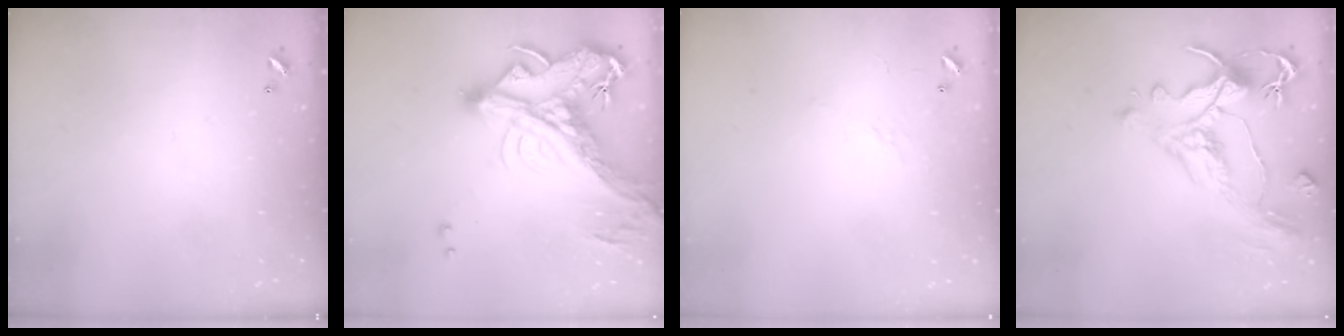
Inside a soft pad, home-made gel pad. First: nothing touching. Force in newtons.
{"total": 12.9, "press": 12.6, "slide": 3.0}
{"total": 6.2, "press": 6.2, "slide": 0.8}
{"total": 1.6, "press": 0.8, "slide": 1.4}